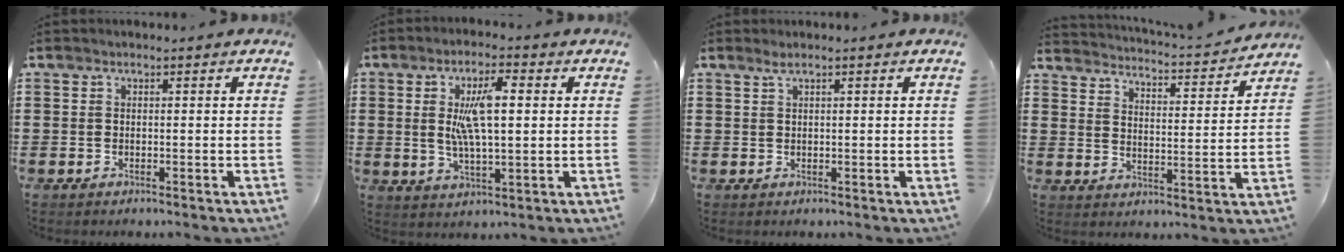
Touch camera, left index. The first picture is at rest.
{"total": 8.0, "force": [1.8, 2.7, 7.3], "torque": [-0.154, 0.003, 0.022]}
{"total": 1.5, "force": [1.0, 0.0, 1.2], "torque": [-0.024, 0.001, 0.017]}
{"total": 2.8, "force": [2.8, -0.4, 0.2], "torque": [-0.025, -0.032, 0.037]}